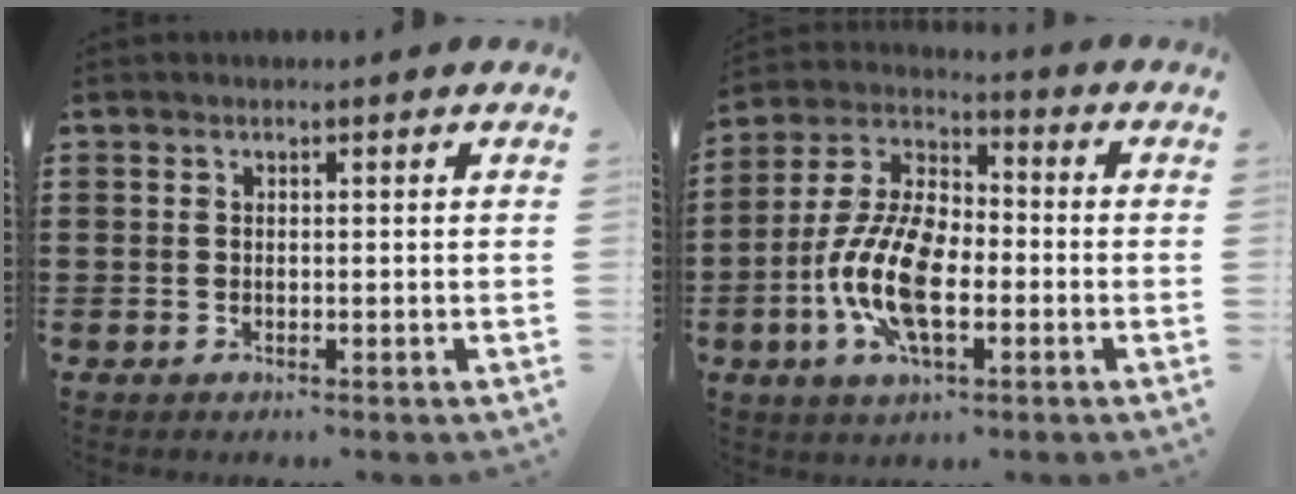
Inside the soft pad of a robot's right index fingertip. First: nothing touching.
{"total": 11.9, "force": [-3.4, 5.6, 9.9], "torque": [-0.235, -0.006, -0.069]}